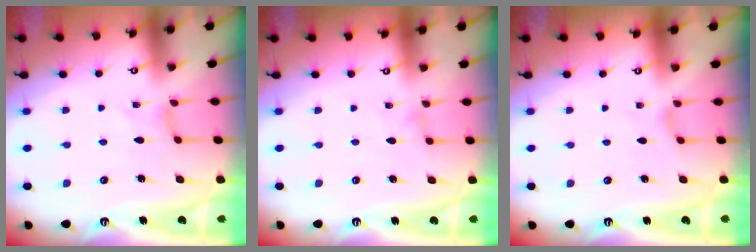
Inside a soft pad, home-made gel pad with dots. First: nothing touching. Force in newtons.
{"total": 0.0}
{"total": 1.5, "press": 1.4, "slide": 0.3}